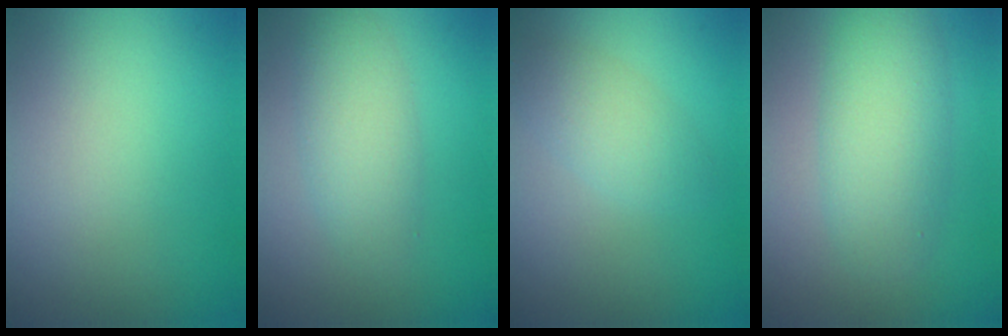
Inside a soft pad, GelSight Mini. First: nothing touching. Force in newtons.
{"total": 3.5, "press": 3.5, "slide": 0.3}
{"total": 2.5, "press": 2.5, "slide": 0.1}
{"total": 5.1, "press": 5.1, "slide": 0.0}